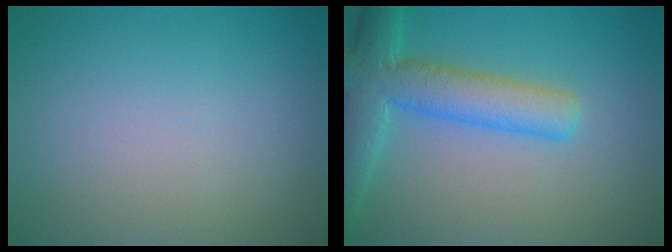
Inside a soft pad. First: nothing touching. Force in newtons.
{"total": 6.2, "press": 6.2, "slide": 0.3}